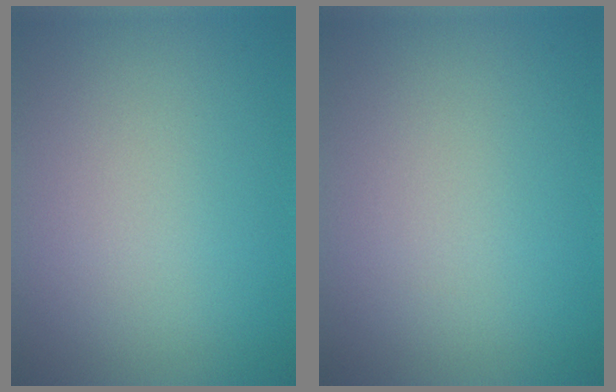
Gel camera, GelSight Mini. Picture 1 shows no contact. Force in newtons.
{"total": 0.0}